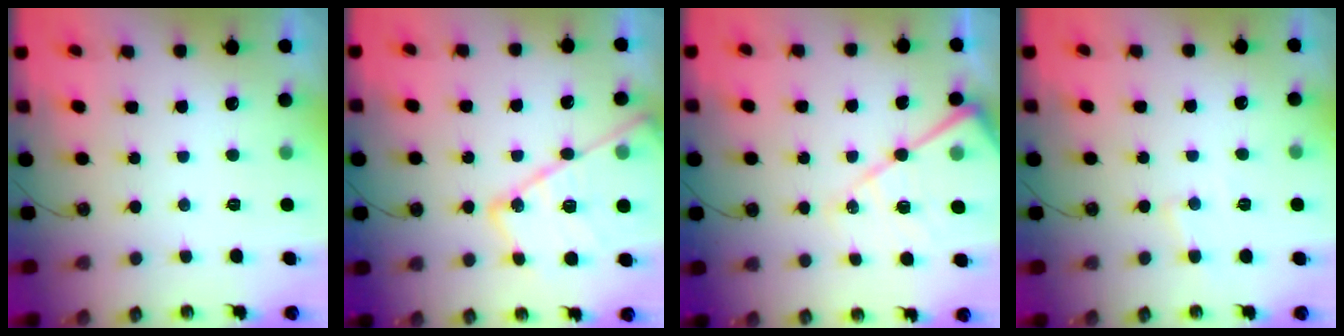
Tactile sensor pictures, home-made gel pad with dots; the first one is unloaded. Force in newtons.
{"total": 19.6, "press": 19.5, "slide": 1.9}
{"total": 15.2, "press": 15.1, "slide": 1.4}
{"total": 5.4, "press": 5.4, "slide": 0.7}